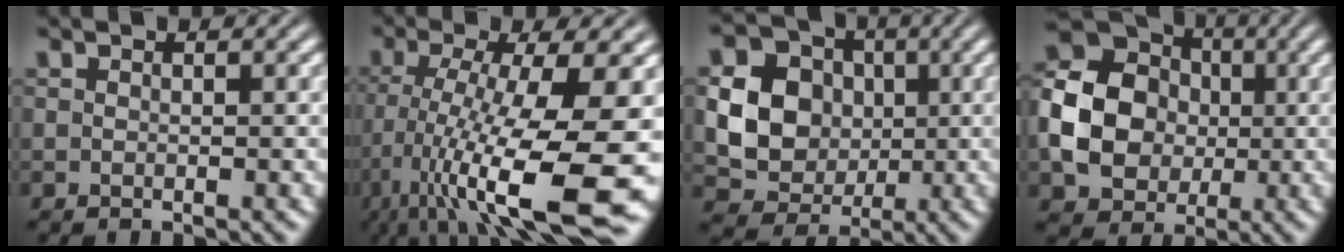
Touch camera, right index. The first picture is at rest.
{"total": 11.2, "force": [-2.8, 3.3, 10.3], "torque": [-0.173, -0.042, -0.014]}
{"total": 15.7, "force": [1.7, 14.1, 6.7], "torque": [-0.157, -0.043, 0.028]}
{"total": 12.0, "force": [0.8, 10.0, 6.5], "torque": [-0.139, -0.024, 0.016]}